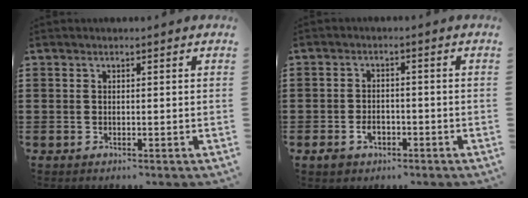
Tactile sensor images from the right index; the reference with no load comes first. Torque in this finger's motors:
{"motor_torque": [1.24, 0.17, 0.29, 0.07]}